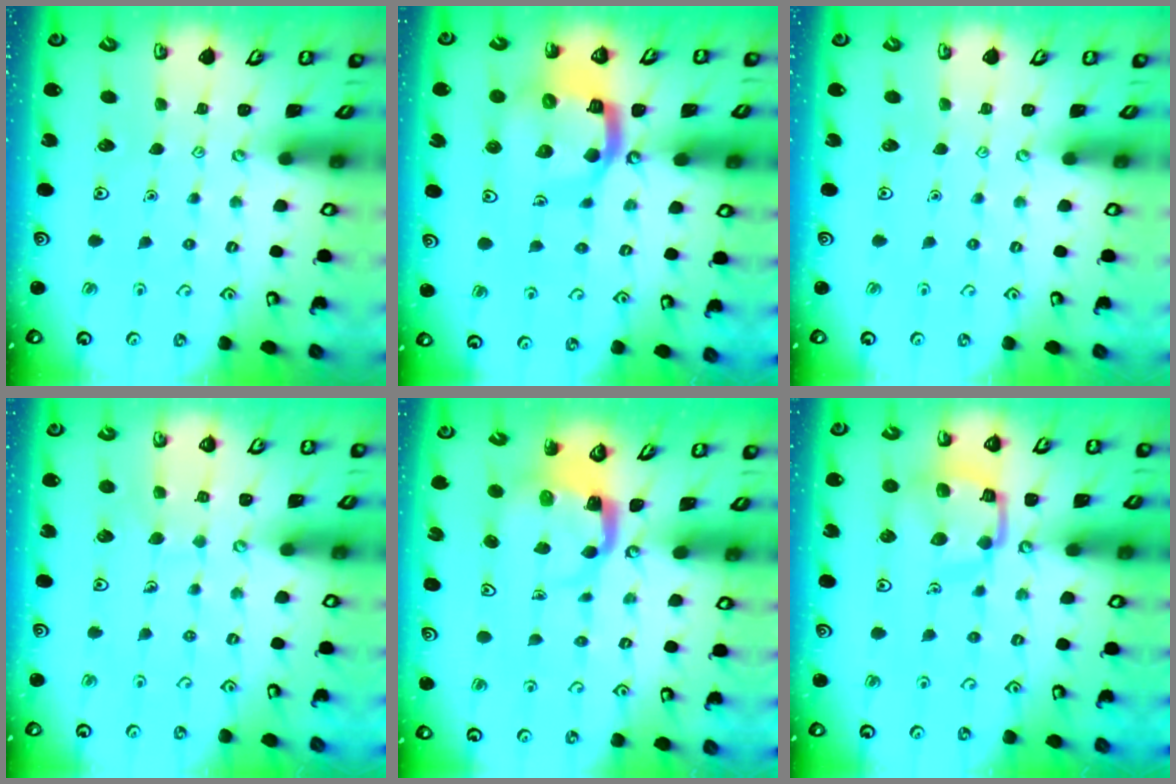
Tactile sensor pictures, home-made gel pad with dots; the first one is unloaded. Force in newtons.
{"total": 15.5, "press": 15.4, "slide": 1.9}
{"total": 0.0}
{"total": 5.6, "press": 5.5, "slide": 0.4}
{"total": 4.0, "press": 4.0, "slide": 0.4}
{"total": 13.7, "press": 13.7, "slide": 1.4}